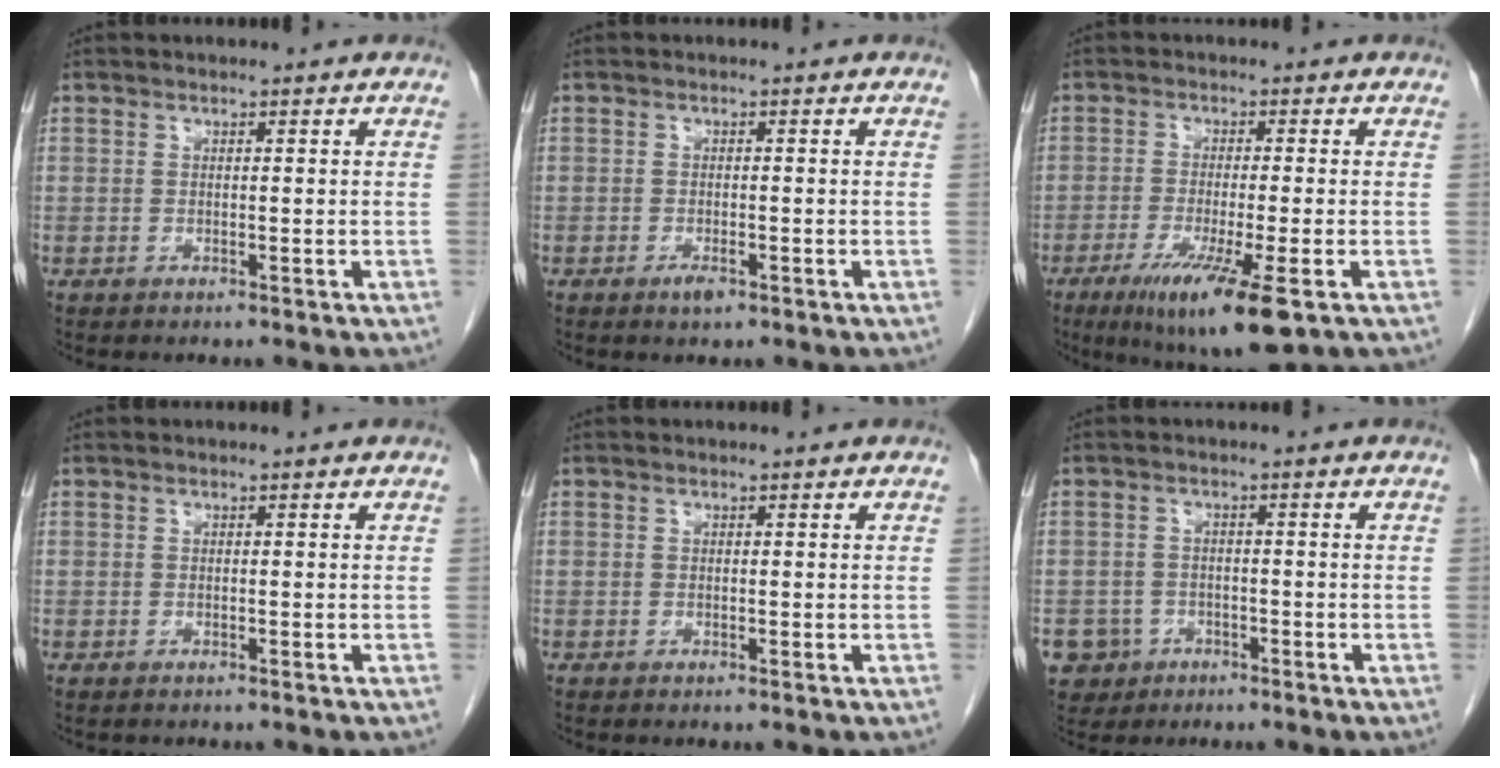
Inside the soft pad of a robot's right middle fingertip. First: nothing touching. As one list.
[{"total": 1.6, "force": [-1.0, 0.6, 1.1], "torque": [-0.020, 0.000, -0.012]}, {"total": 11.1, "force": [-5.8, 0.8, 9.4], "torque": [-0.159, -0.034, -0.093]}, {"total": 0.8, "force": [-0.7, 0.4, 0.1], "torque": [-0.009, 0.000, -0.010]}, {"total": 0.0}, {"total": 5.3, "force": [-2.7, 4.6, 0.3], "torque": [-0.010, 0.008, -0.040]}]